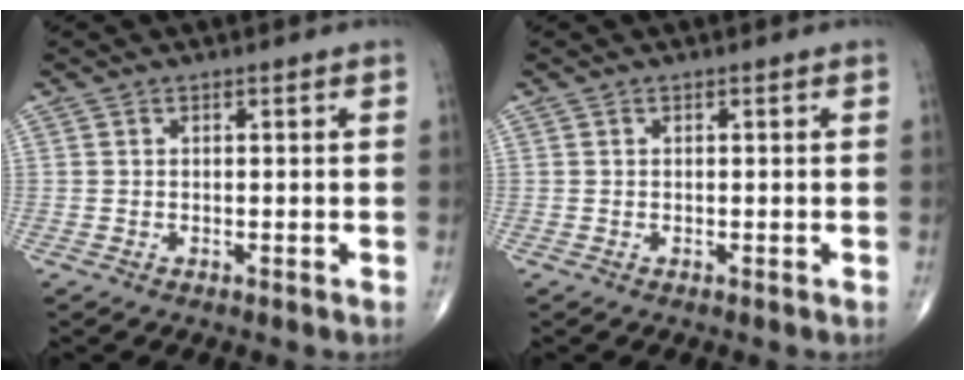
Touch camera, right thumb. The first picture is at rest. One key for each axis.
{"total": 0.0}